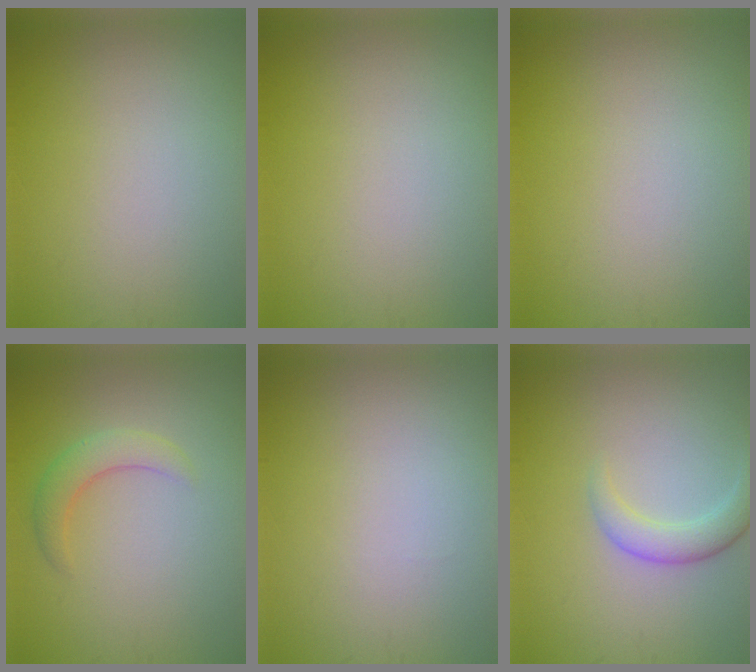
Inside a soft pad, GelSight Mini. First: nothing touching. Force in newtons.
{"total": 0.0}
{"total": 0.0}
{"total": 2.5, "press": 2.5, "slide": 0.2}
{"total": 0.0}
{"total": 2.7, "press": 2.7, "slide": 0.2}